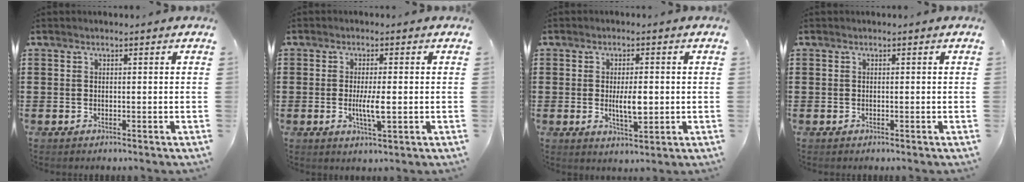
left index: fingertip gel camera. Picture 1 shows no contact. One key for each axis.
{"total": 4.3, "fx": -0.3, "fy": 0.6, "fz": 4.2, "tx": -0.081, "ty": -0.006, "tz": -0.009}
{"total": 5.0, "fx": 0.1, "fy": 1.7, "fz": 4.7, "tx": -0.070, "ty": -0.005, "tz": -0.003}
{"total": 0.0}